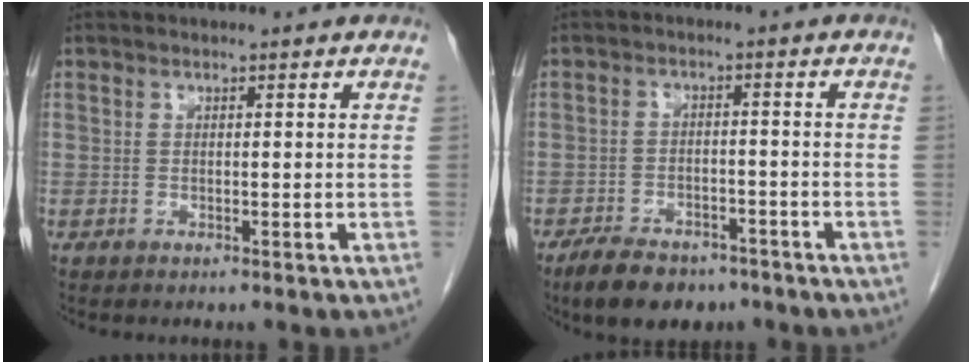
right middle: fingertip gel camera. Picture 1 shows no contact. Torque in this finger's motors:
{"motor_torque": [0.82, -1.14, 0.11, 0.05]}